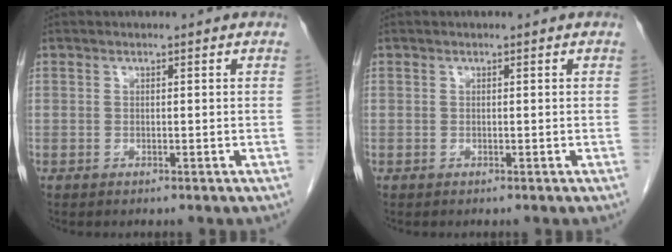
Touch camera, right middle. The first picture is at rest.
{"total": 0.0}